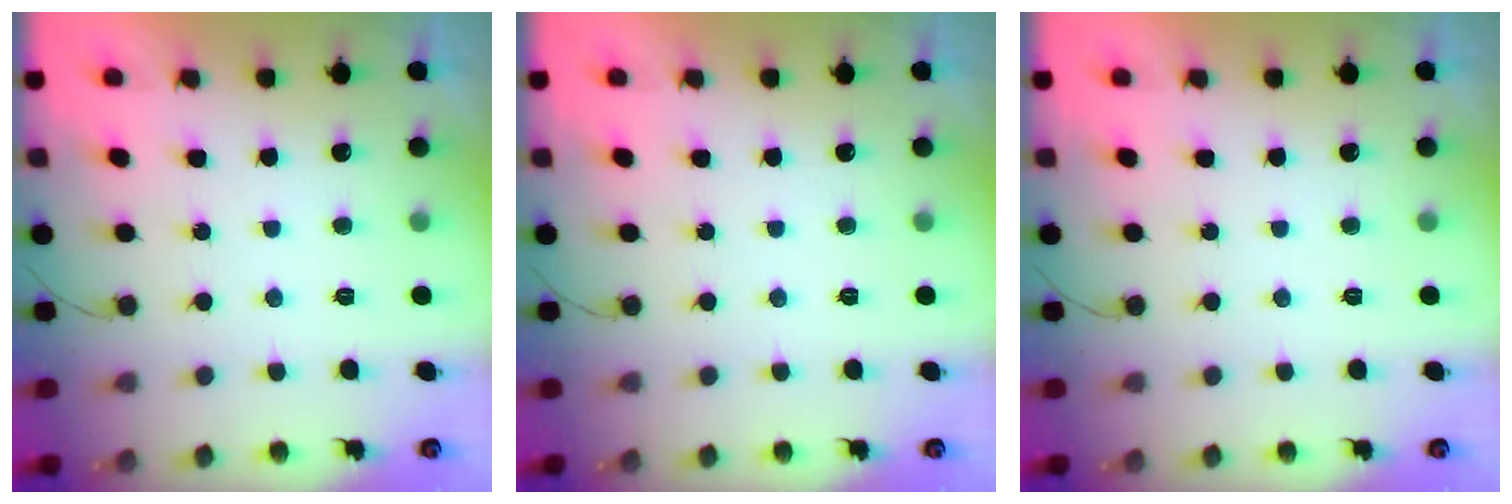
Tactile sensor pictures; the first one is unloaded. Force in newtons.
{"total": 0.0}
{"total": 0.0}